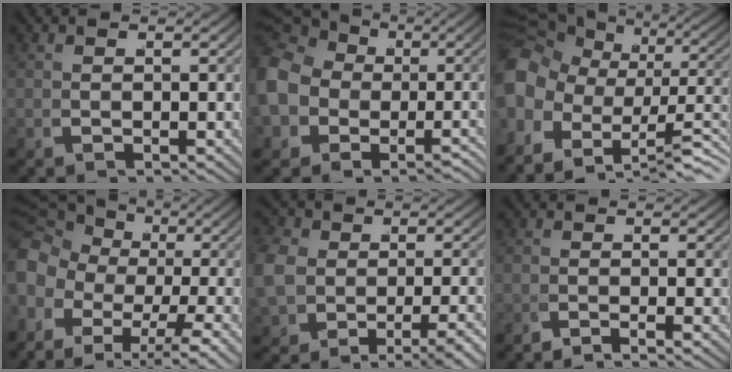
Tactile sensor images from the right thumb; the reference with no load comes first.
{"total": 11.0, "force": [0.3, 9.6, 5.3], "torque": [-0.122, -0.016, -0.002]}
{"total": 11.3, "force": [-2.1, 7.8, 7.9], "torque": [-0.127, -0.008, -0.035]}
{"total": 9.4, "force": [-0.4, 7.3, 5.9], "torque": [-0.094, -0.013, -0.008]}
{"total": 5.2, "force": [-2.1, 3.7, 2.9], "torque": [-0.067, -0.013, -0.029]}
{"total": 1.7, "force": [-1.6, 0.4, 0.5], "torque": [0.002, 0.003, -0.038]}